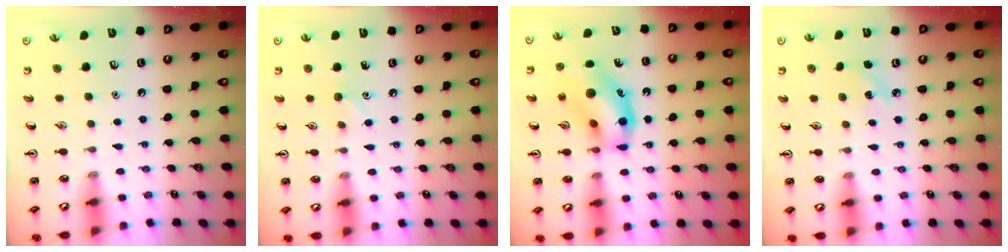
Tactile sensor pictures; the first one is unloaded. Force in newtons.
{"total": 3.8, "press": 3.6, "slide": 1.3}
{"total": 14.9, "press": 14.5, "slide": 3.2}
{"total": 4.5, "press": 4.3, "slide": 1.6}